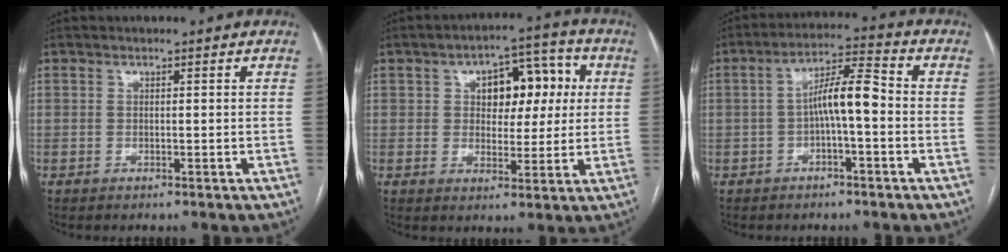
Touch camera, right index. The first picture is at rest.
{"total": 9.5, "force": [2.2, 5.5, 7.4], "torque": [-0.092, 0.034, 0.035]}
{"total": 7.2, "force": [-0.9, 1.2, 7.0], "torque": [-0.125, 0.026, -0.019]}